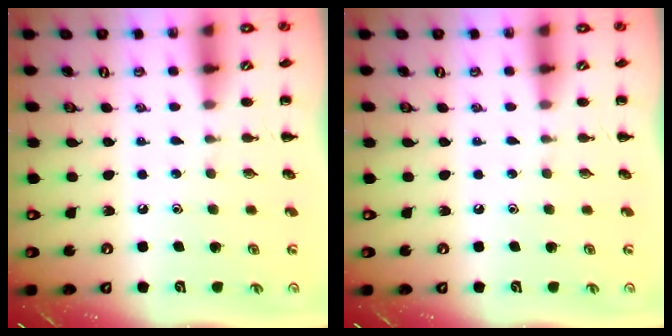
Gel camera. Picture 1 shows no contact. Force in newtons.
{"total": 0.0}